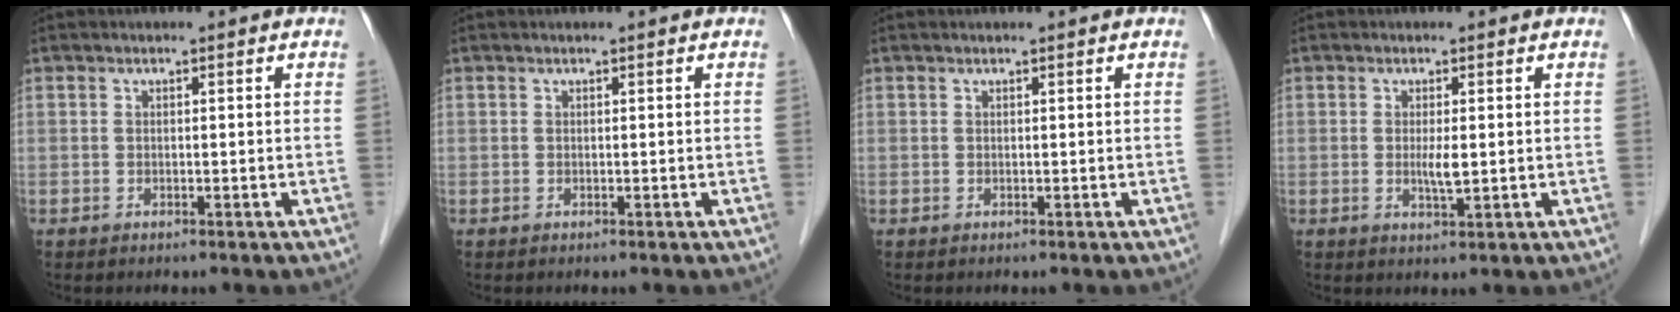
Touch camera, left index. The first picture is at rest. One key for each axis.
{"total": 0.0}
{"total": 0.5, "fx": 0.5, "fy": 0.0, "fz": 0.2, "tx": -0.003, "ty": 0.006, "tz": 0.010}
{"total": 2.2, "fx": 0.0, "fy": 0.3, "fz": 2.2, "tx": -0.044, "ty": -0.009, "tz": 0.001}